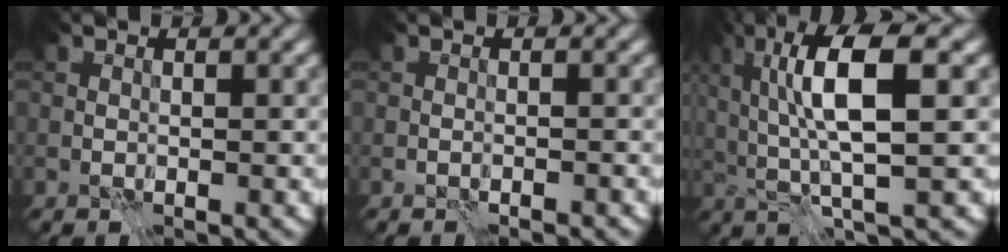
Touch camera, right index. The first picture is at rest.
{"total": 1.3, "force": [-1.2, 0.0, 0.4], "torque": [-0.002, -0.002, -0.024]}
{"total": 7.8, "force": [1.8, 2.2, 7.3], "torque": [-0.133, 0.005, 0.031]}